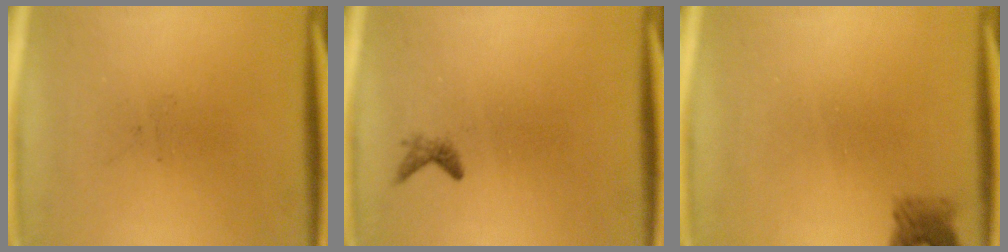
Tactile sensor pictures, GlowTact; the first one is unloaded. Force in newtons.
{"total": 0.9}
{"total": 2.1}